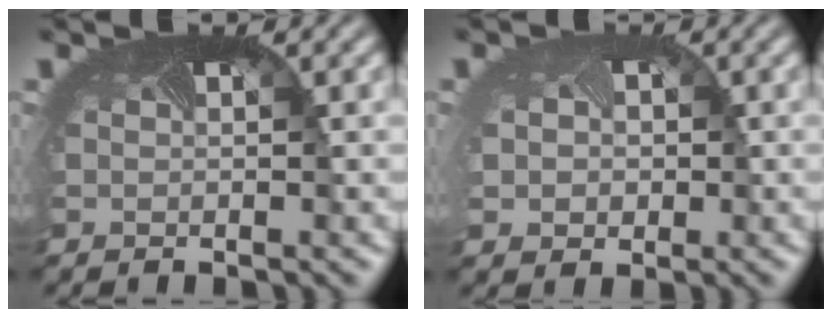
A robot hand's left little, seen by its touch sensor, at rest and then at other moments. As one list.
[{"total": 2.8, "force": [0.2, 2.4, 1.4], "torque": [-0.029, -0.003, 0.008]}]